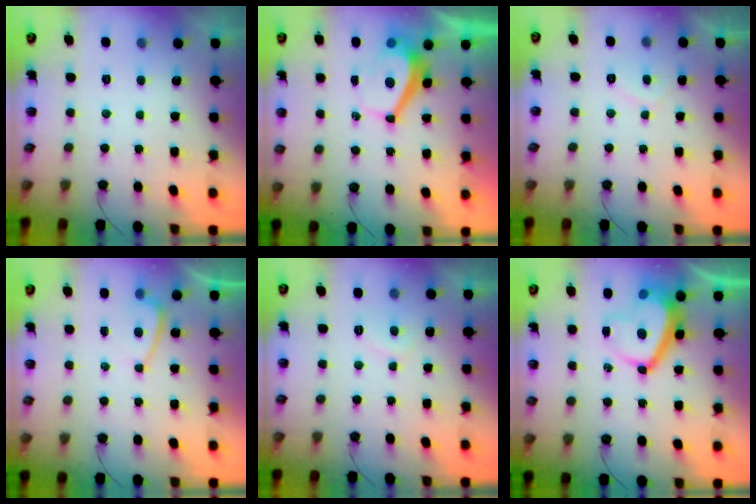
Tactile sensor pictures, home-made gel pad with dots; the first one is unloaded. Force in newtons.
{"total": 4.3, "press": 4.3, "slide": 0.1}
{"total": 1.7, "press": 1.6, "slide": 0.7}
{"total": 3.5, "press": 3.5, "slide": 0.4}
{"total": 2.9, "press": 2.9, "slide": 0.5}
{"total": 8.8, "press": 8.7, "slide": 1.5}